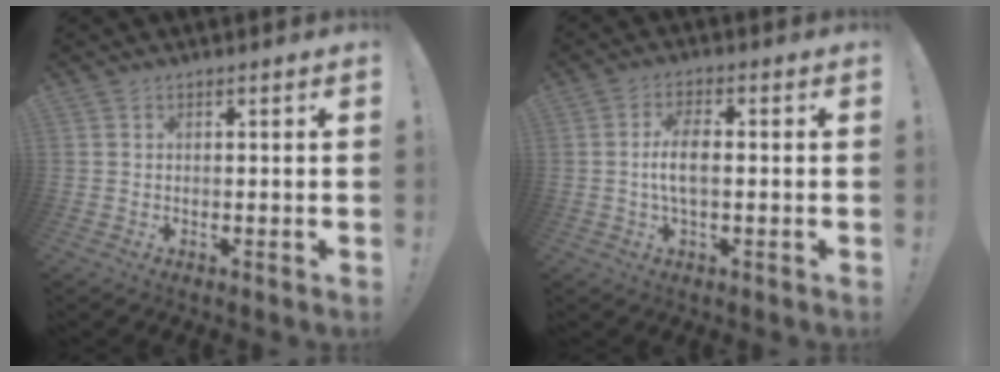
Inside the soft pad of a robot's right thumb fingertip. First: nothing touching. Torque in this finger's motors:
{"motor_torque": [1.30, 1.23, 0.67, -0.54, 0.06]}